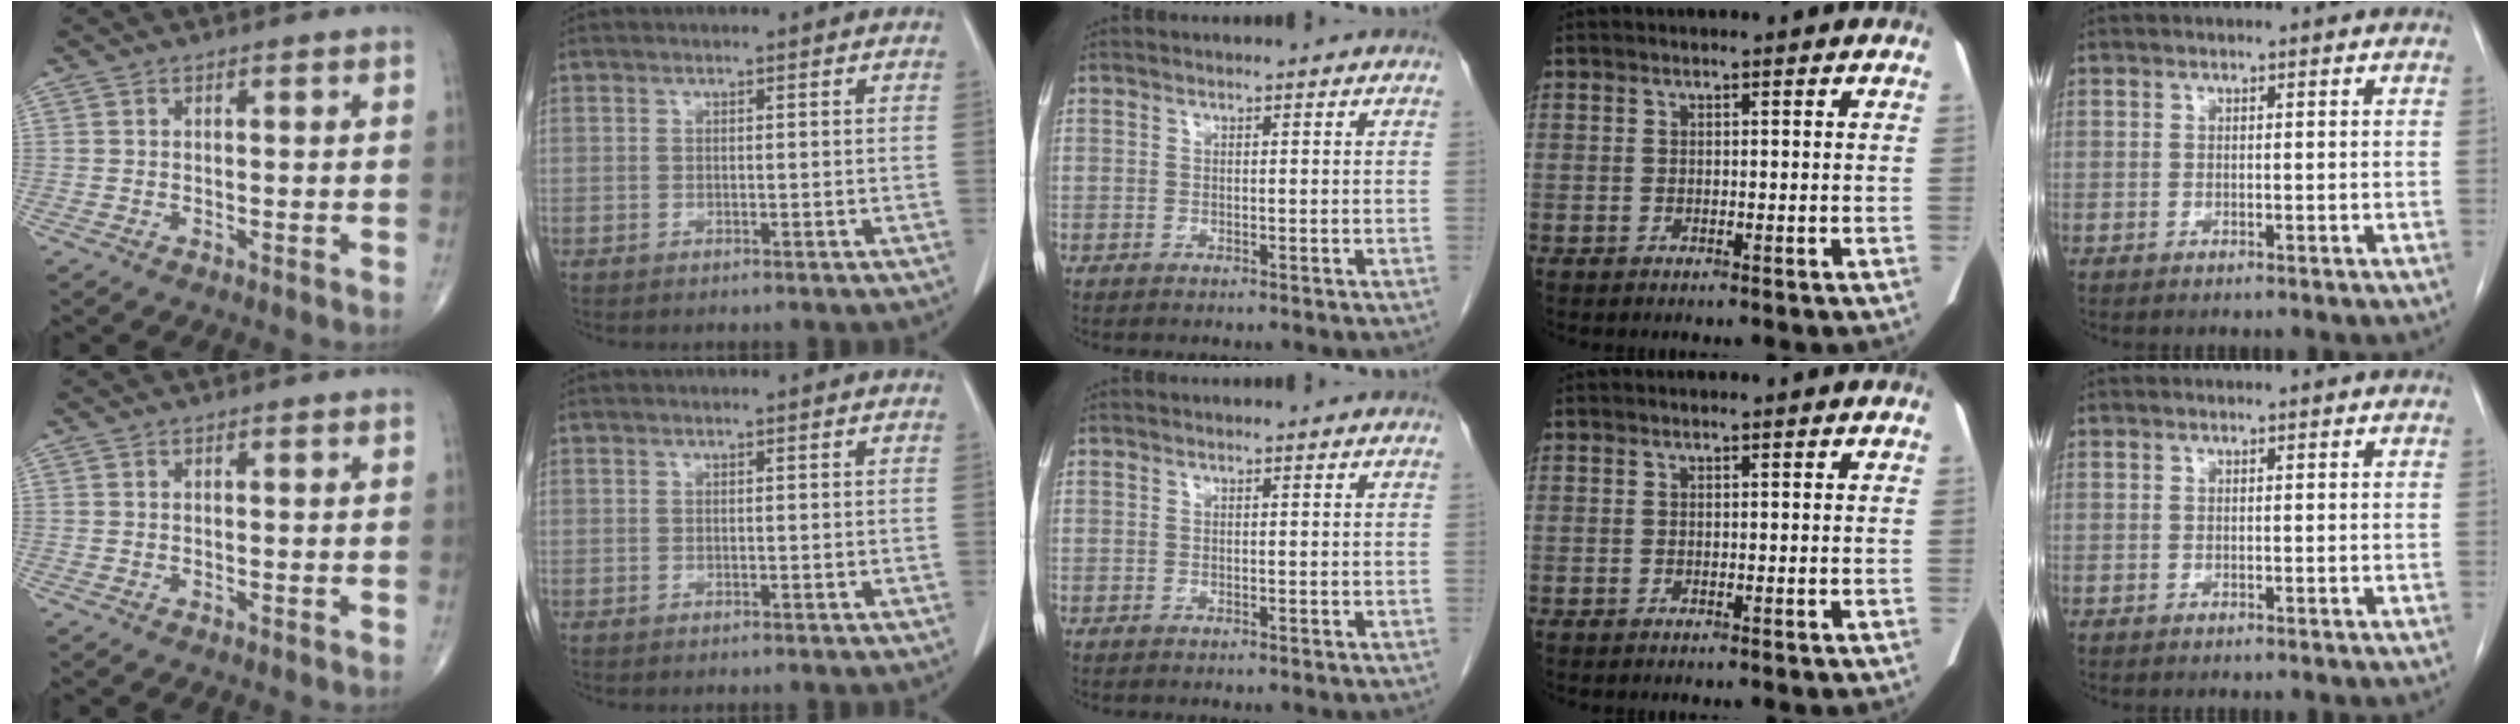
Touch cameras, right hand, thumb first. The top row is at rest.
{}